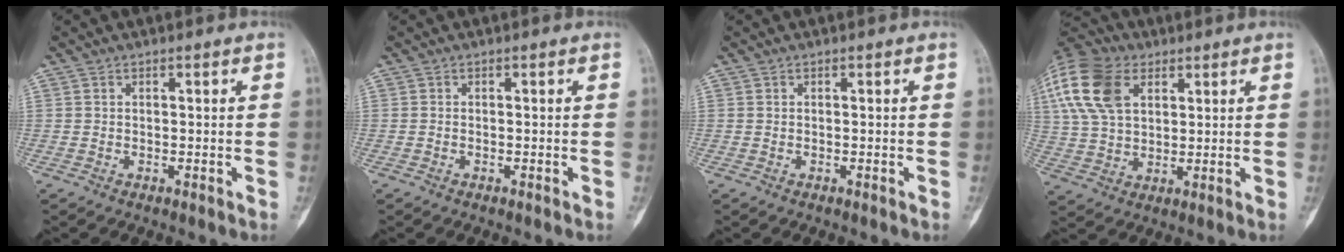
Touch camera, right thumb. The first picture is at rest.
{"total": 0.0}
{"total": 0.0}
{"total": 18.3, "force": [7.1, 11.9, 12.0], "torque": [-0.268, 0.014, 0.130]}